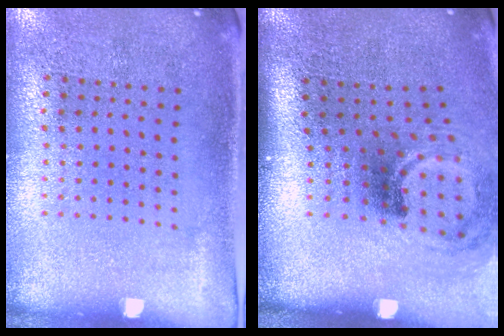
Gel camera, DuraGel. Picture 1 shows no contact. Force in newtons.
{"total": 1.9, "press": 1.2, "slide": 1.5}